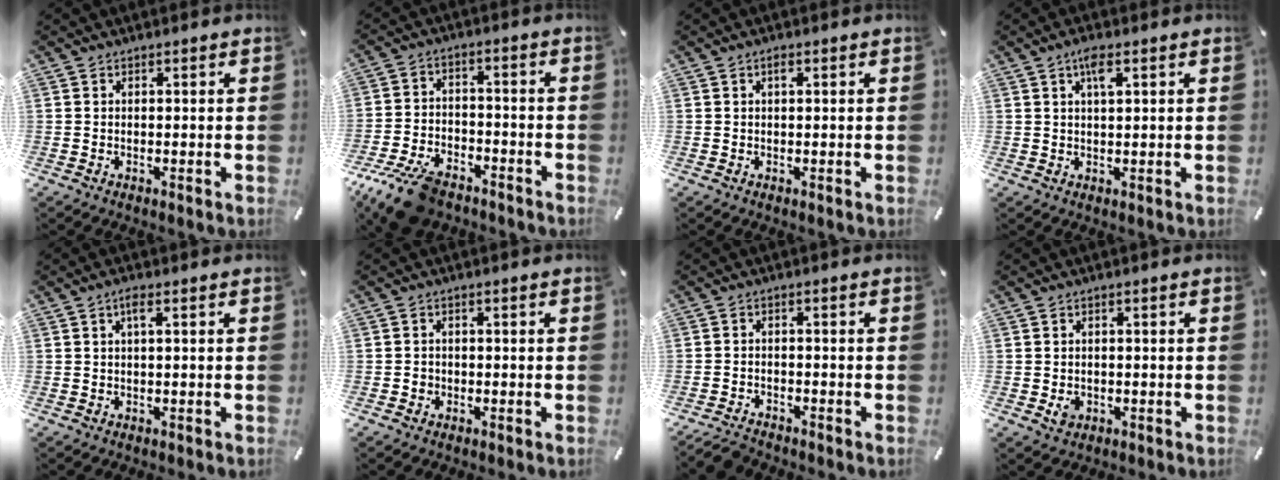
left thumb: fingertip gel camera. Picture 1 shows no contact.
{"total": 11.2, "force": [-8.1, 5.3, 5.7], "torque": [-0.104, 0.044, -0.148]}
{"total": 1.0, "force": [0.3, 0.4, 0.8], "torque": [-0.017, 0.004, 0.004]}
{"total": 3.6, "force": [1.7, 1.0, 3.0], "torque": [-0.057, 0.004, 0.025]}
{"total": 2.3, "force": [0.5, 0.4, 2.2], "torque": [-0.043, 0.005, 0.007]}
{"total": 1.7, "force": [-0.8, 1.4, 0.4], "torque": [-0.007, 0.007, -0.018]}
{"total": 3.5, "force": [-3.3, 1.0, 0.8], "torque": [-0.024, 0.014, -0.067]}
{"total": 2.5, "force": [-0.7, 2.1, 1.2], "torque": [-0.011, 0.000, -0.012]}